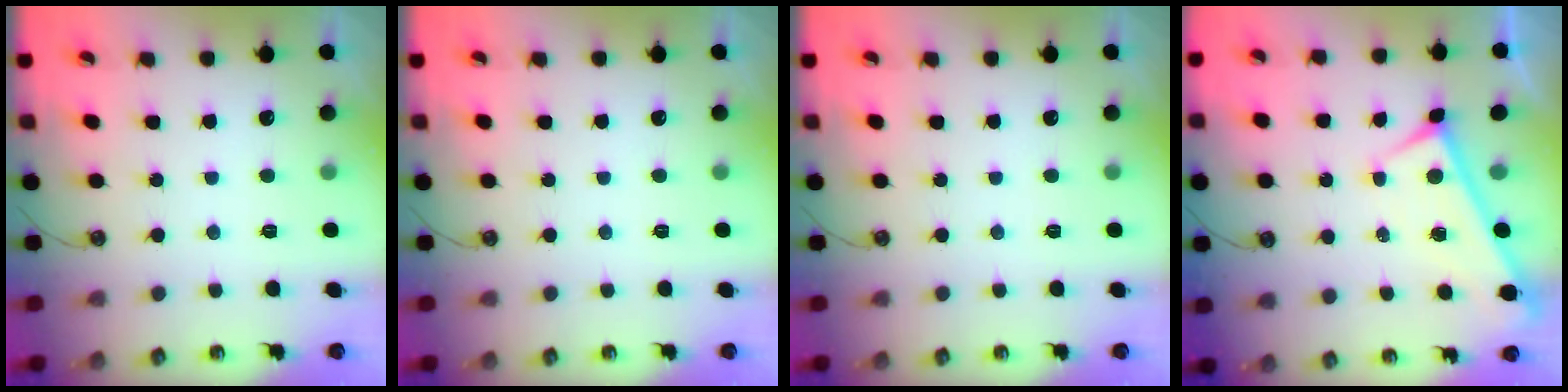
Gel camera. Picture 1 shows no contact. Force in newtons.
{"total": 0.0}
{"total": 0.0}
{"total": 0.0}